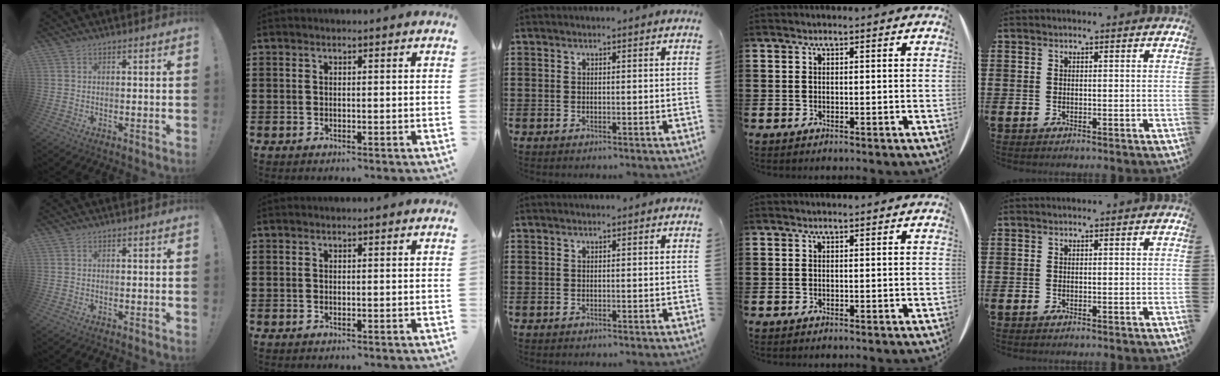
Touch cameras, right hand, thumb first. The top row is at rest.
{}